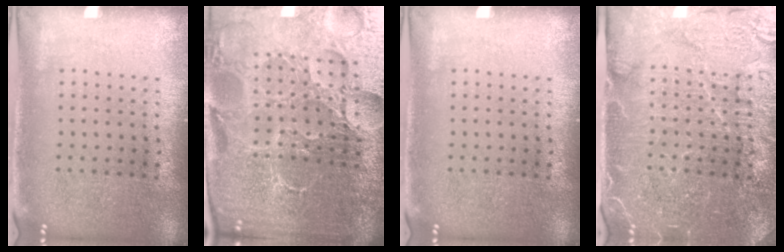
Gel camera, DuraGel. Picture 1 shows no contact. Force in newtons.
{"total": 6.4, "press": 5.8, "slide": 2.8}
{"total": 0.0}
{"total": 4.6, "press": 4.4, "slide": 1.5}